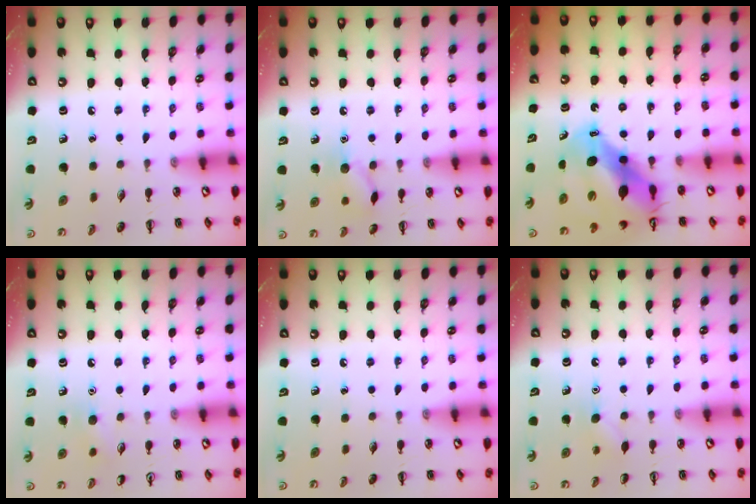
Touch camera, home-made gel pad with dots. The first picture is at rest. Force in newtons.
{"total": 9.3, "press": 9.3, "slide": 0.9}
{"total": 12.1, "press": 11.5, "slide": 3.7}
{"total": 6.3, "press": 6.0, "slide": 1.9}
{"total": 0.0}
{"total": 4.8, "press": 4.5, "slide": 1.4}